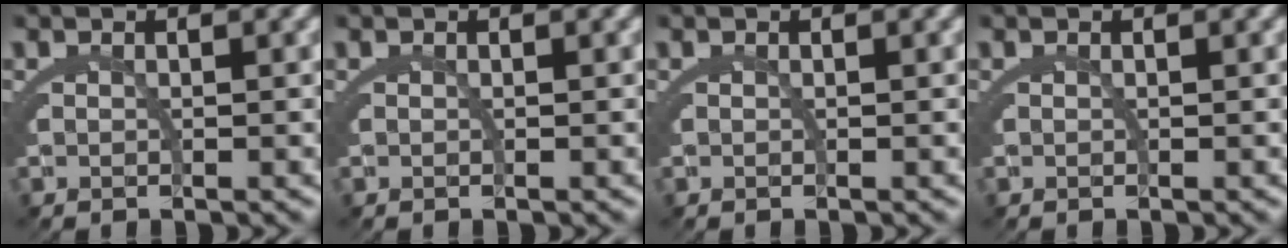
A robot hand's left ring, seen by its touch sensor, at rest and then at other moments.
{"total": 0.0}
{"total": 0.0}
{"total": 0.0}